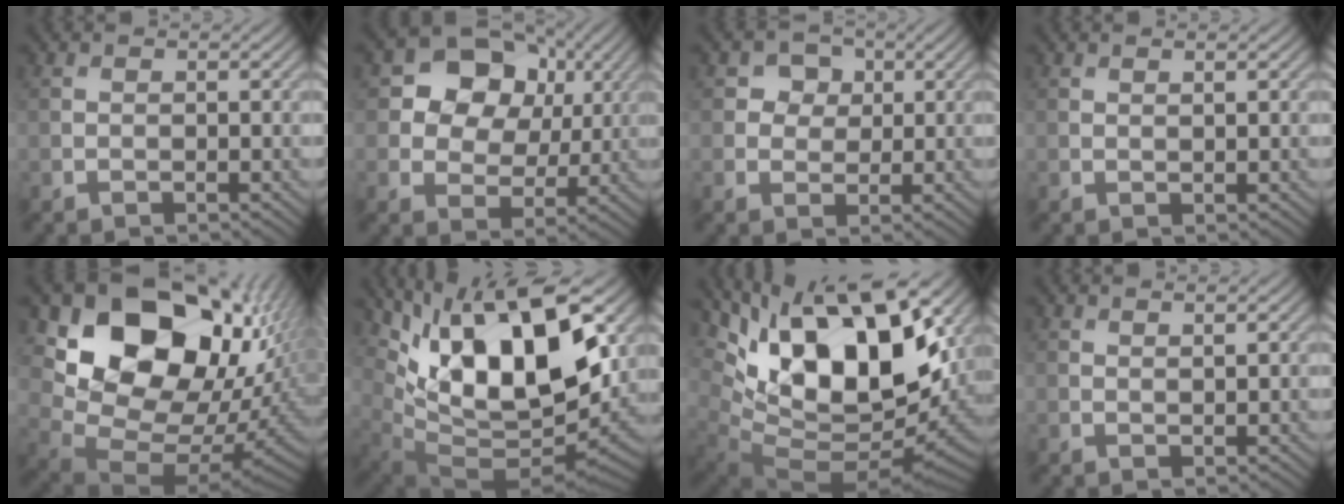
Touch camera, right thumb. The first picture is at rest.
{"total": 11.2, "force": [3.7, 8.9, 5.8], "torque": [-0.113, 0.022, 0.048]}
{"total": 3.6, "force": [1.2, 3.1, 1.4], "torque": [-0.028, -0.005, 0.016]}
{"total": 0.6, "force": [0.5, 0.0, 0.4], "torque": [-0.006, 0.002, 0.009]}
{"total": 19.7, "force": [6.2, 13.6, 12.8], "torque": [-0.232, -0.016, 0.137]}
{"total": 17.6, "force": [7.1, 7.8, 14.1], "torque": [-0.261, 0.012, 0.137]}
{"total": 17.6, "force": [5.8, 9.0, 14.0], "torque": [-0.259, 0.000, 0.109]}
{"total": 1.0, "force": [0.7, 0.0, 0.6], "torque": [-0.013, 0.001, 0.013]}